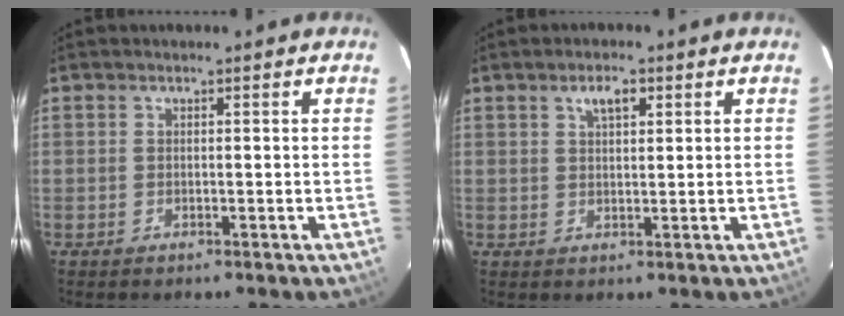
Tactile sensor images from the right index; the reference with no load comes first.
{"total": 3.2, "force": [1.6, 1.4, 2.4], "torque": [-0.041, 0.009, 0.028]}